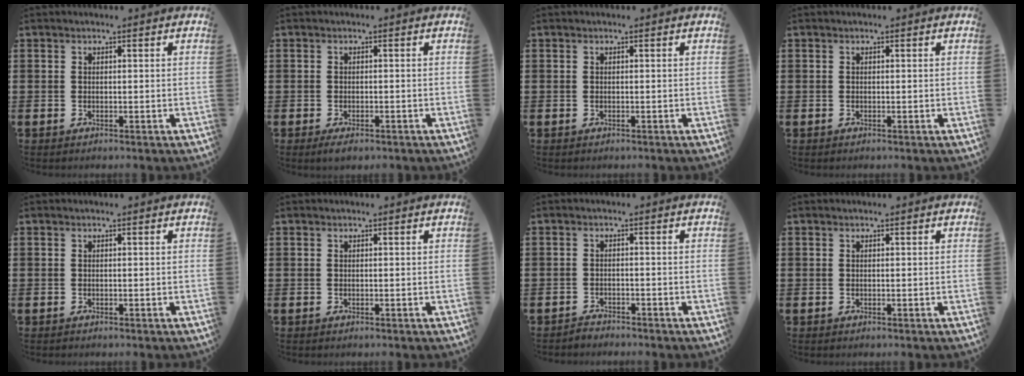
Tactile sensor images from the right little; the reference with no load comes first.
{"total": 1.2, "force": [-0.6, 0.5, 0.9], "torque": [-0.009, -0.005, -0.015]}
{"total": 0.0}
{"total": 0.0}
{"total": 0.0}
{"total": 0.0}
{"total": 1.4, "force": [-1.4, 0.1, -0.2], "torque": [-0.001, 0.005, -0.031]}
{"total": 0.0}